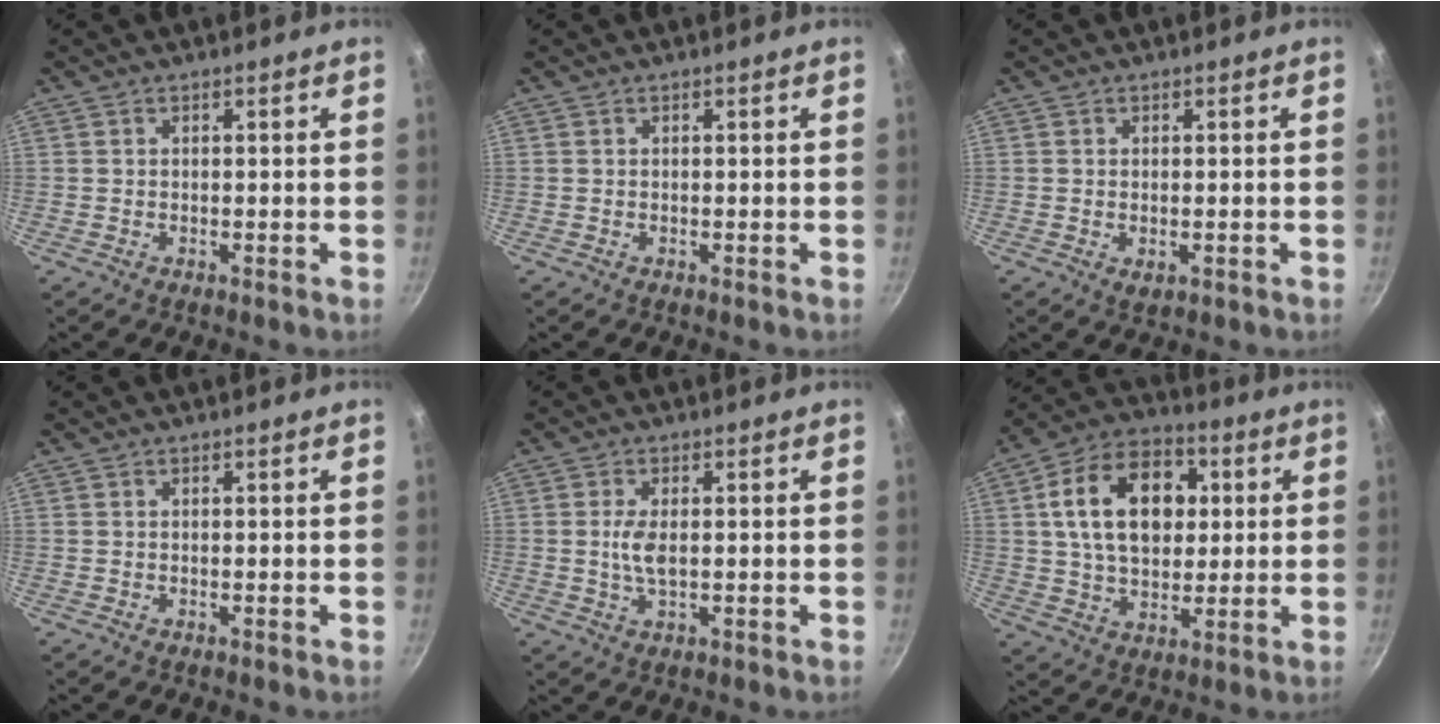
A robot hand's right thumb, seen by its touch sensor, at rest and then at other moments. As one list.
[{"total": 0.0}, {"total": 1.7, "force": [-0.3, 1.0, 1.4], "torque": [-0.022, -0.004, -0.003]}, {"total": 0.0}, {"total": 5.2, "force": [-0.1, 2.3, 4.7], "torque": [-0.102, -0.001, -0.005]}, {"total": 18.3, "force": [3.7, 12.5, 12.9], "torque": [-0.184, 0.013, 0.052]}]